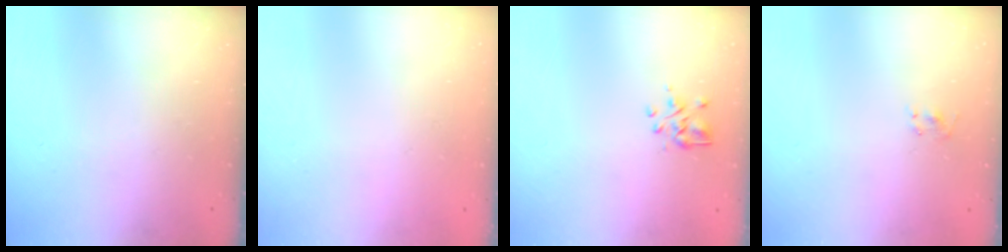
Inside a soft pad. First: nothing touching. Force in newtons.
{"total": 1.8, "press": 1.8, "slide": 0.2}
{"total": 2.9, "press": 2.7, "slide": 1.1}
{"total": 1.0, "press": 0.6, "slide": 0.8}